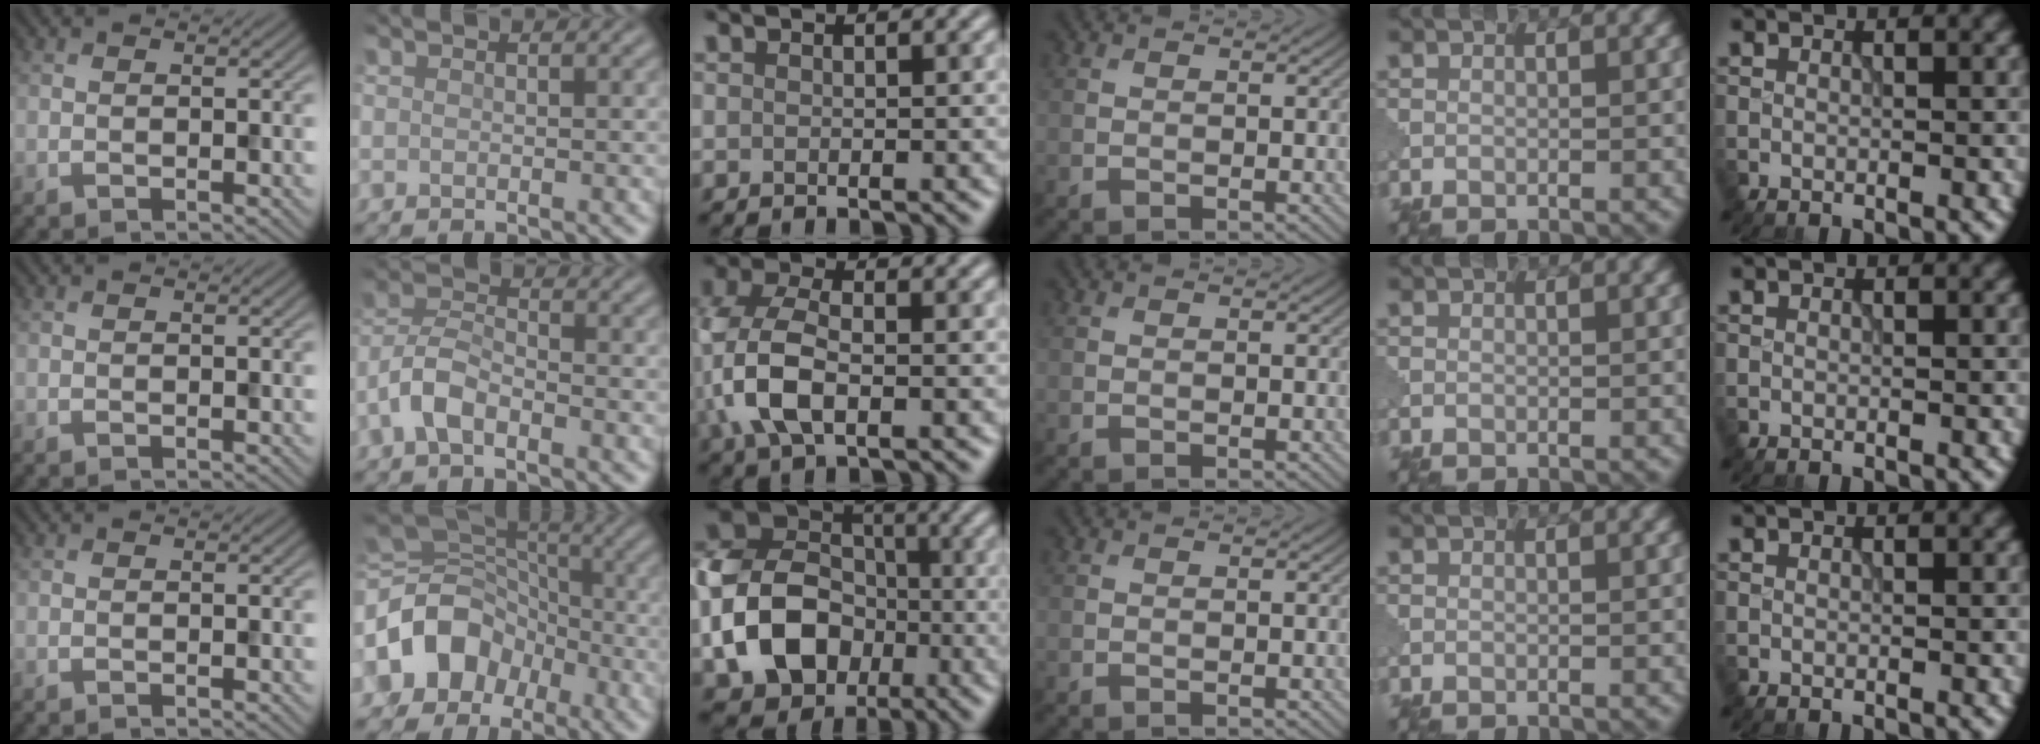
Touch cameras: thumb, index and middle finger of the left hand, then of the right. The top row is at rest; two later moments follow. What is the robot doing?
{"motion": "disassemble", "object": "puzzle pieces"}